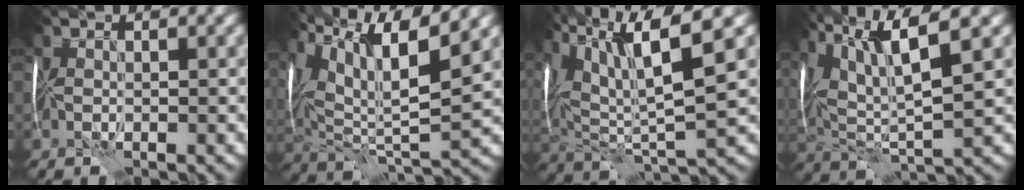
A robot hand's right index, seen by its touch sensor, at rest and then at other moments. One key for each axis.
{"total": 12.2, "fx": 6.7, "fy": 3.4, "fz": 9.5, "tx": -0.196, "ty": 0.015, "tz": 0.131}
{"total": 12.1, "fx": 5.6, "fy": 2.9, "fz": 10.3, "tx": -0.203, "ty": 0.008, "tz": 0.104}
{"total": 10.7, "fx": 4.8, "fy": 2.6, "fz": 9.2, "tx": -0.188, "ty": 0.011, "tz": 0.087}